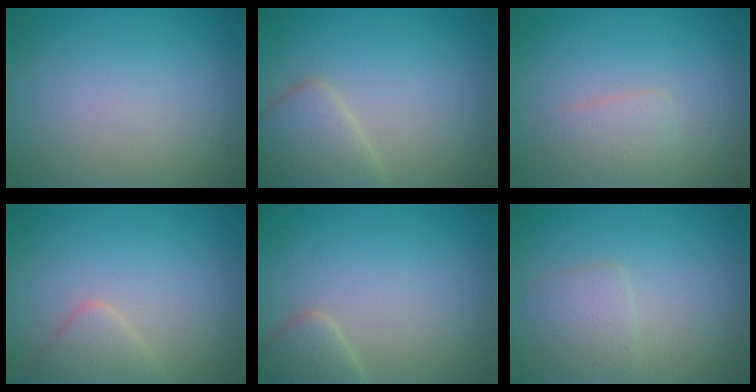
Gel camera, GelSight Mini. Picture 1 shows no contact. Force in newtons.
{"total": 3.4, "press": 3.4, "slide": 0.2}
{"total": 1.9, "press": 1.9, "slide": 0.0}
{"total": 2.2, "press": 2.2, "slide": 0.1}
{"total": 2.3, "press": 2.3, "slide": 0.2}
{"total": 1.9, "press": 1.9, "slide": 0.0}